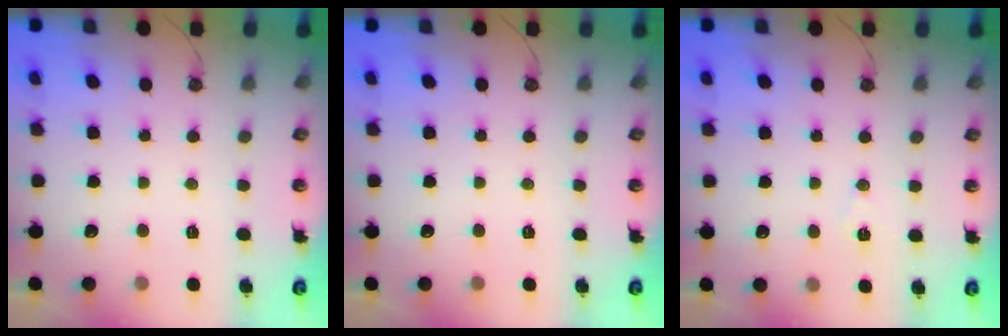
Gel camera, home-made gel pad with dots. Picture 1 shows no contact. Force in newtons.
{"total": 0.0}
{"total": 5.9, "press": 3.8, "slide": 4.5}